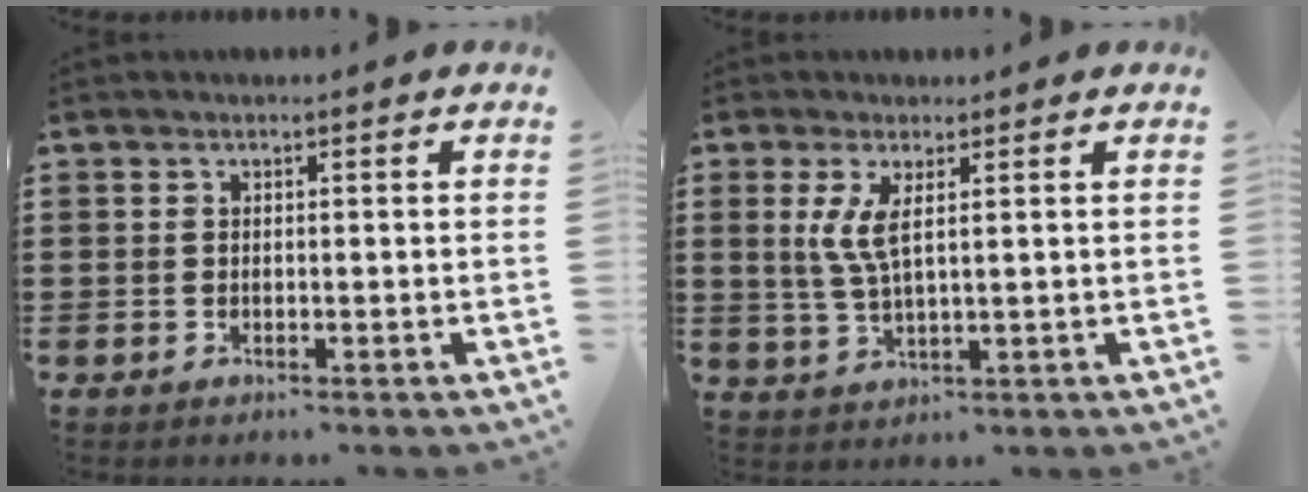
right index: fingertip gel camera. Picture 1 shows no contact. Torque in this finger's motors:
{"motor_torque": [0.36, -0.20, 0.36, 0.11]}